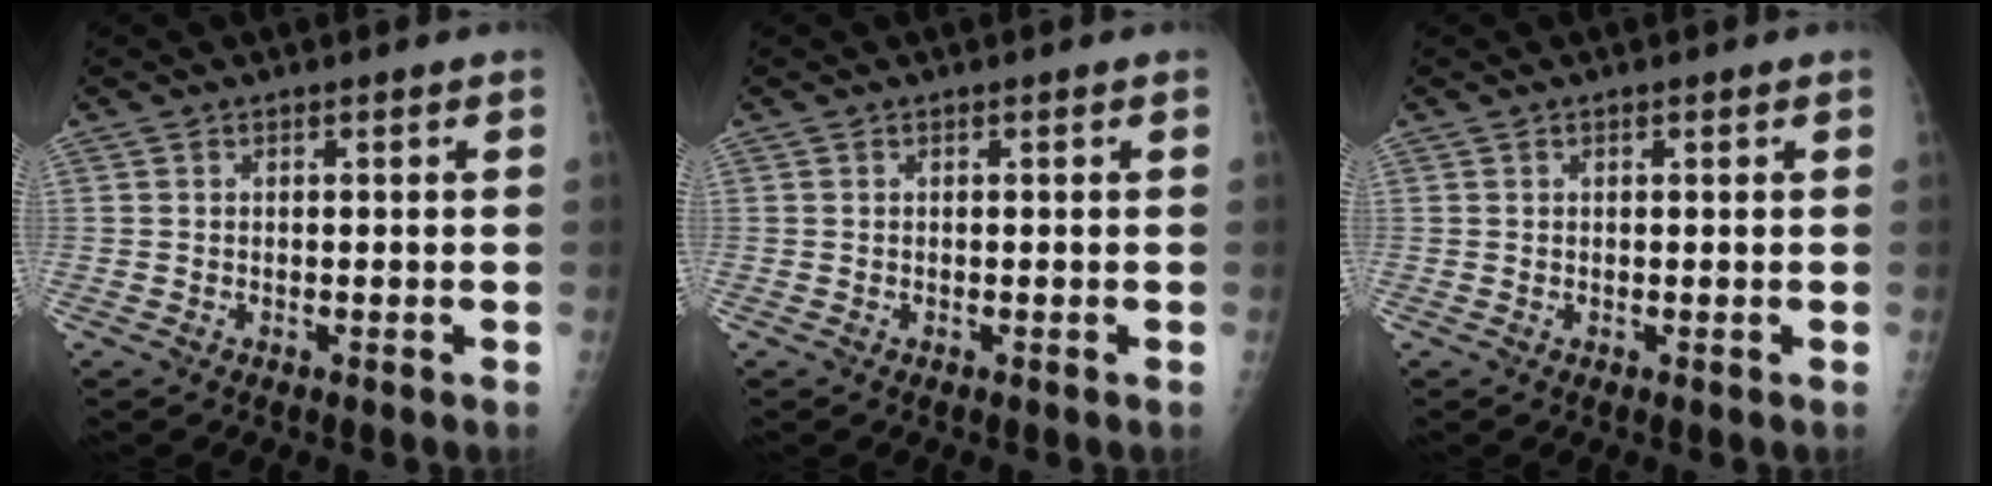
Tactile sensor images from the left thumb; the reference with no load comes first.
{"total": 0.0}
{"total": 0.6, "force": [0.3, 0.2, 0.5], "torque": [-0.009, 0.000, 0.004]}